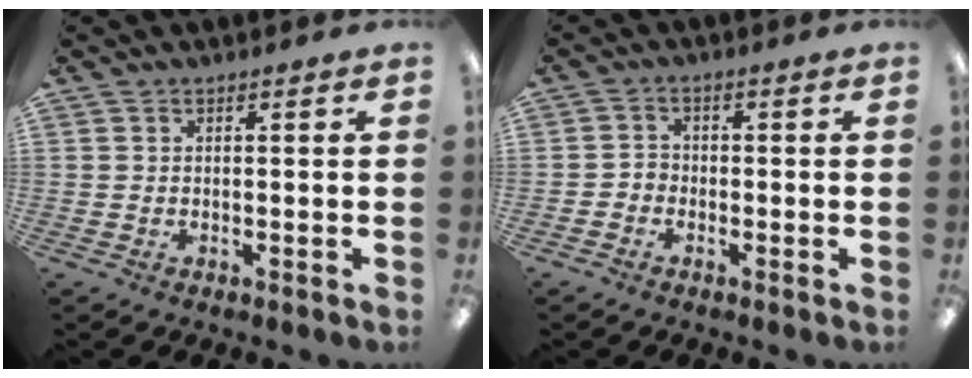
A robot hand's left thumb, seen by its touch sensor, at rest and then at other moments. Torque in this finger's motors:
{"motor_torque": [-0.07, 0.09, 0.30, 0.02, 0.01]}